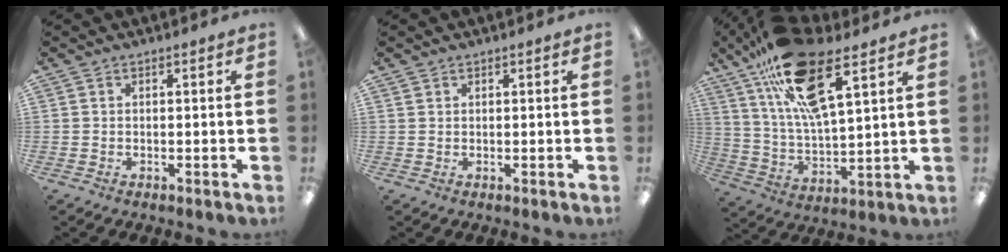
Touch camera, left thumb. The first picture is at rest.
{"total": 0.8, "force": [0.6, 0.4, 0.0], "torque": [-0.001, 0.000, 0.012]}
{"total": 20.1, "force": [12.4, 6.5, 14.4], "torque": [-0.277, -0.049, 0.213]}